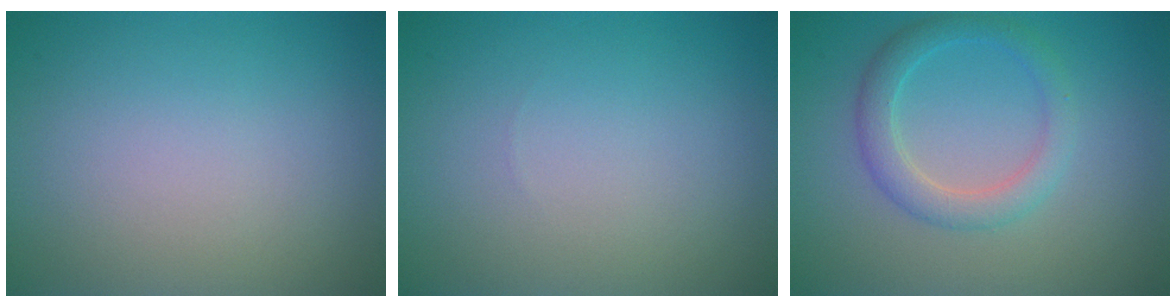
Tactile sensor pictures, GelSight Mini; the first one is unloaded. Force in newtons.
{"total": 0.0}
{"total": 3.0, "press": 3.0, "slide": 0.2}